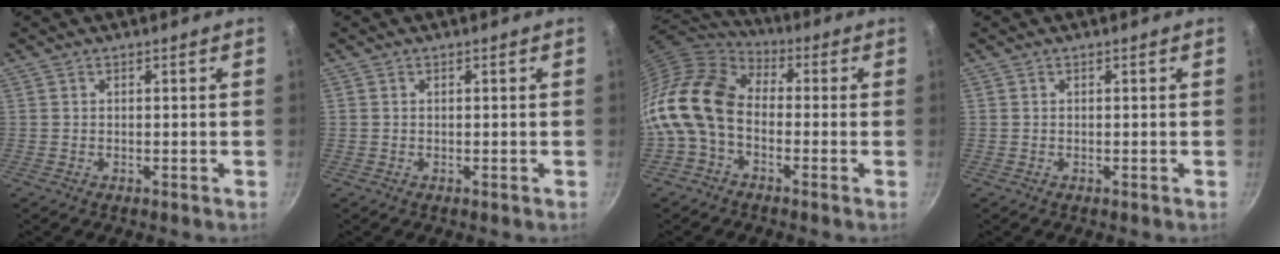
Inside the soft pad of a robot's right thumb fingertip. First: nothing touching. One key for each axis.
{"total": 0.0}
{"total": 14.9, "fx": -2.8, "fy": 10.1, "fz": 10.6, "tx": -0.190, "ty": 0.040, "tz": -0.080}
{"total": 0.0}